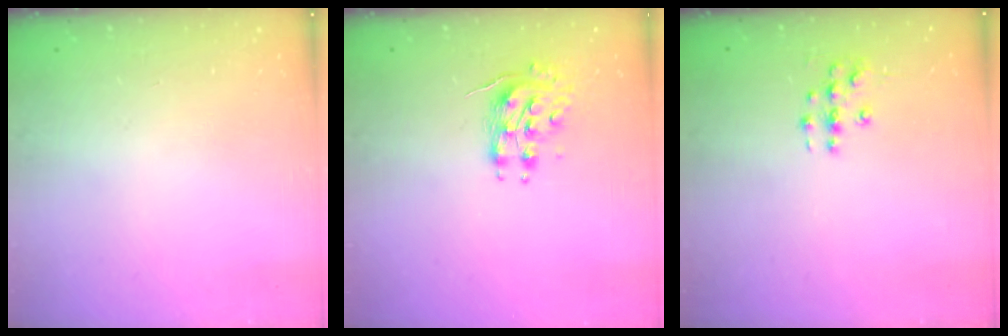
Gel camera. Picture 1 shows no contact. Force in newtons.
{"total": 8.6, "press": 8.6, "slide": 0.3}
{"total": 3.7, "press": 3.7, "slide": 0.1}